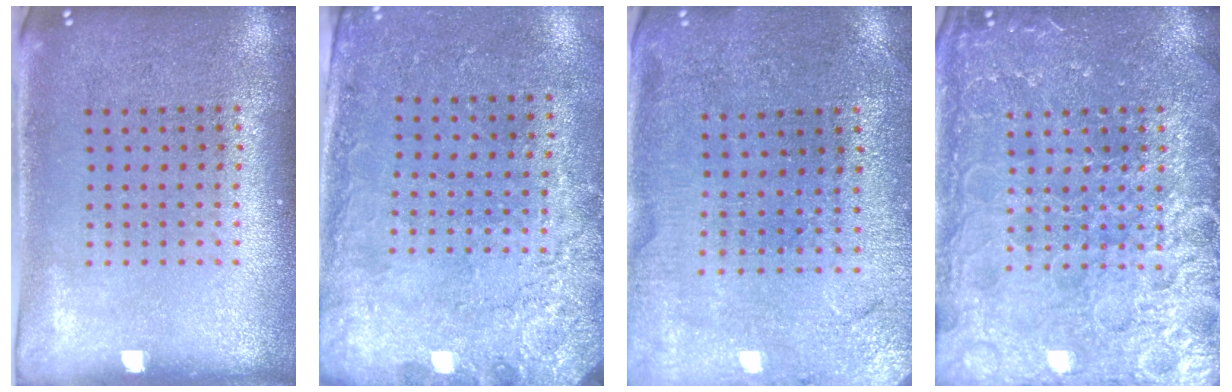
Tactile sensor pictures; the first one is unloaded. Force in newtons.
{"total": 2.7, "press": 2.2, "slide": 1.5}
{"total": 0.5, "press": 0.5, "slide": 0.2}
{"total": 7.0, "press": 6.9, "slide": 0.8}